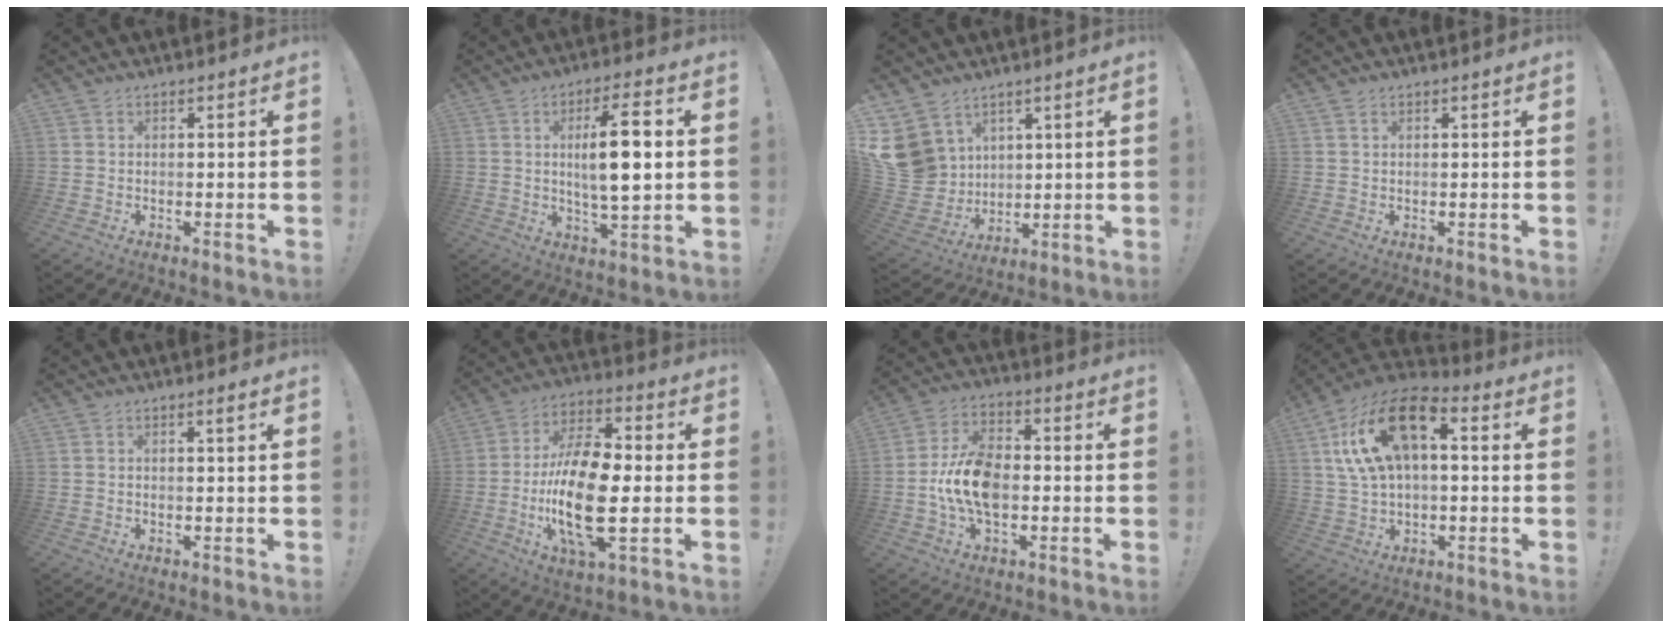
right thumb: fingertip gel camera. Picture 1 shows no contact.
{"total": 12.9, "force": [1.6, 3.5, 12.3], "torque": [-0.194, -0.003, 0.018]}
{"total": 12.9, "force": [5.9, 10.5, 4.5], "torque": [-0.114, -0.039, 0.125]}
{"total": 1.0, "force": [0.6, 0.6, 0.5], "torque": [-0.016, 0.005, 0.012]}
{"total": 2.8, "force": [0.5, 0.0, 2.7], "torque": [-0.052, 0.003, 0.004]}
{"total": 21.0, "force": [-3.4, 9.3, 18.5], "torque": [-0.373, 0.000, -0.059]}
{"total": 13.9, "force": [-2.8, 8.6, 10.5], "torque": [-0.203, 0.014, -0.053]}
{"total": 17.6, "force": [5.5, 9.8, 13.6], "torque": [-0.249, -0.003, 0.101]}